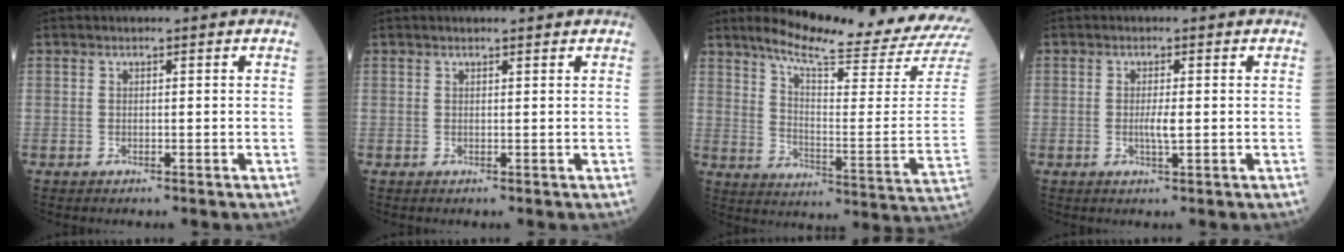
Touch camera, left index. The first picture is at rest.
{"total": 2.4, "force": [2.3, 0.2, 0.9], "torque": [-0.011, 0.013, 0.028]}
{"total": 21.4, "force": [19.4, -1.1, 8.8], "torque": [-0.148, -0.112, 0.252]}
{"total": 2.0, "force": [-0.1, 0.2, 2.0], "torque": [-0.043, -0.004, -0.001]}